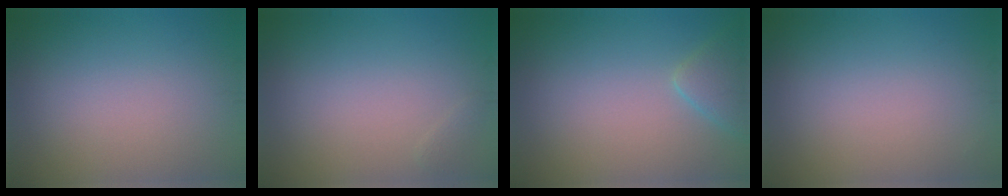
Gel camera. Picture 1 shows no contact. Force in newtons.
{"total": 0.6, "press": 0.5, "slide": 0.1}
{"total": 2.5, "press": 2.4, "slide": 0.2}
{"total": 0.0}